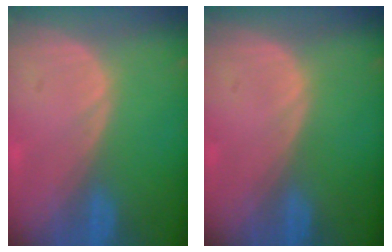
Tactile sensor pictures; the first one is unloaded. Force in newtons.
{"total": 0.0}